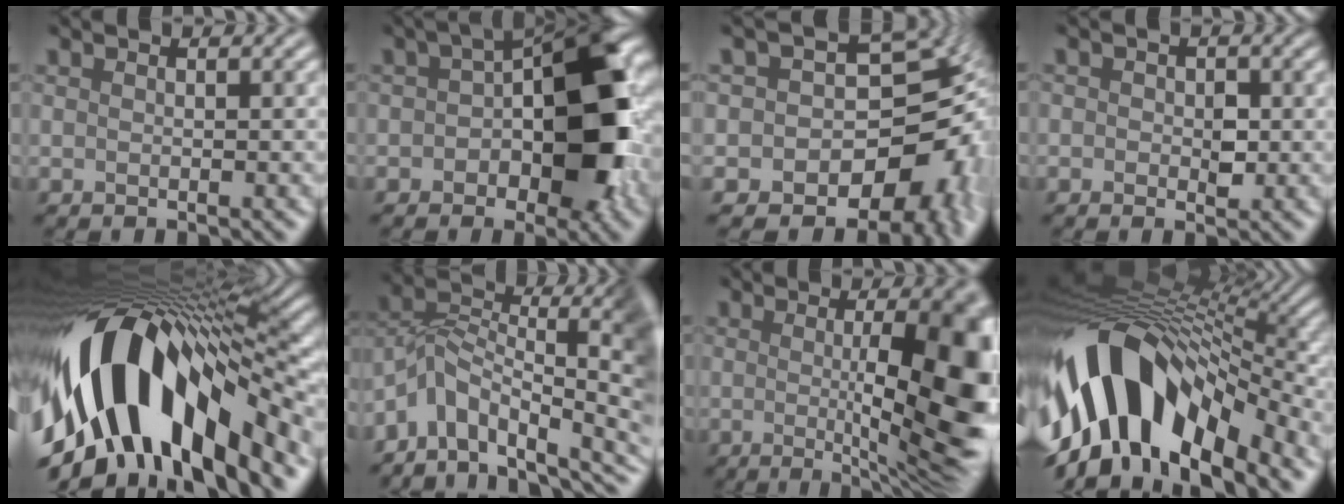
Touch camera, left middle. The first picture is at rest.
{"total": 10.1, "force": [-1.3, 5.0, 8.7], "torque": [-0.112, 0.018, -0.017]}
{"total": 12.7, "force": [-4.3, 9.4, 7.4], "torque": [-0.065, 0.001, -0.052]}
{"total": 0.7, "force": [-0.6, 0.3, 0.2], "torque": [-0.016, -0.005, 0.006]}
{"total": 15.6, "force": [-3.7, 7.9, 12.9], "torque": [-0.245, 0.000, -0.047]}
{"total": 11.3, "force": [-4.8, 6.0, 8.4], "torque": [-0.165, 0.006, -0.049]}
{"total": 11.9, "force": [-0.6, 3.0, 11.5], "torque": [-0.137, -0.012, 0.012]}
{"total": 13.8, "force": [-3.8, 7.6, 10.9], "torque": [-0.206, 0.015, -0.053]}